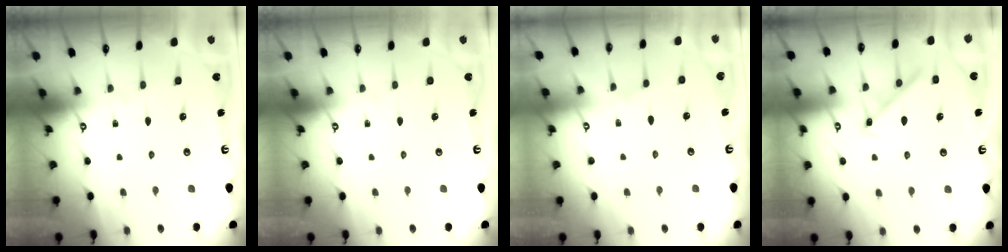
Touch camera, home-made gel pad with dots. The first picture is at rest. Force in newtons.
{"total": 0.0}
{"total": 2.4, "press": 2.4, "slide": 0.5}
{"total": 8.0, "press": 8.0, "slide": 0.5}